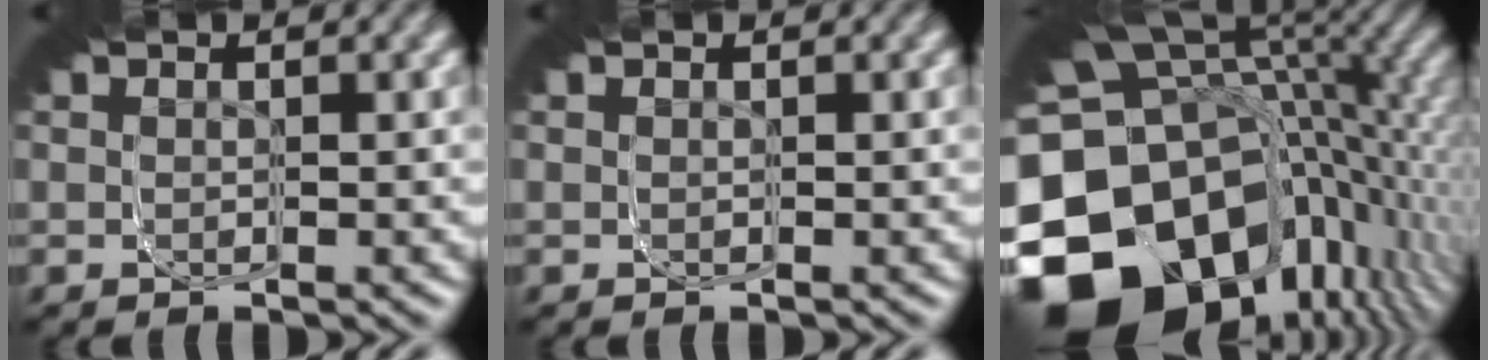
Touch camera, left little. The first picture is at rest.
{"total": 0.0}
{"total": 23.7, "force": [-7.5, 15.1, 16.7], "torque": [-0.283, -0.069, -0.101]}